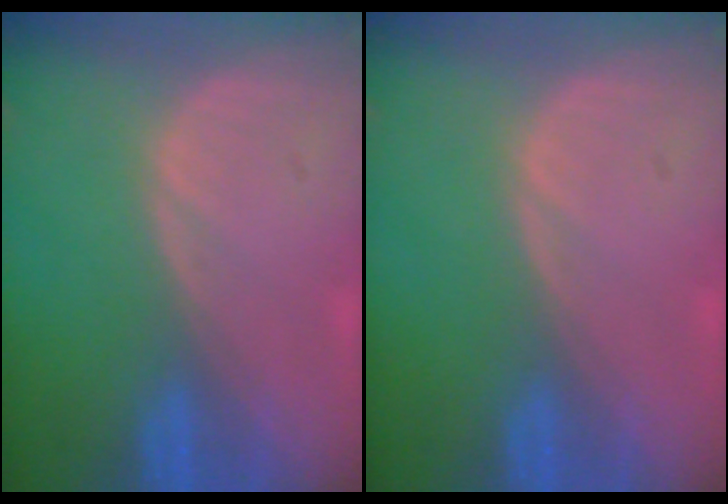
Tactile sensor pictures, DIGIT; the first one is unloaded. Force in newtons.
{"total": 0.0}